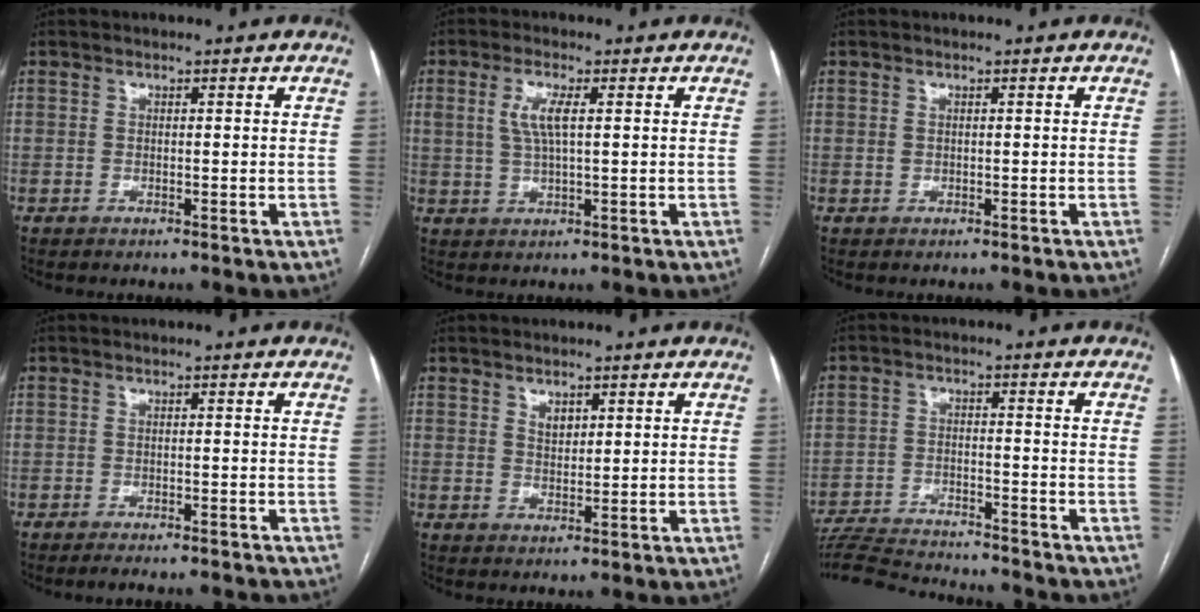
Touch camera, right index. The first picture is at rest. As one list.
[{"total": 4.5, "force": [1.2, 0.9, 4.3], "torque": [-0.093, 0.002, 0.025]}, {"total": 0.0}, {"total": 6.6, "force": [-6.2, 0.8, 2.2], "torque": [-0.020, -0.009, -0.078]}, {"total": 2.1, "force": [1.2, 1.2, 1.2], "torque": [-0.024, -0.001, 0.025]}, {"total": 12.5, "force": [-12.1, 0.9, 3.3], "torque": [-0.055, -0.001, -0.193]}]